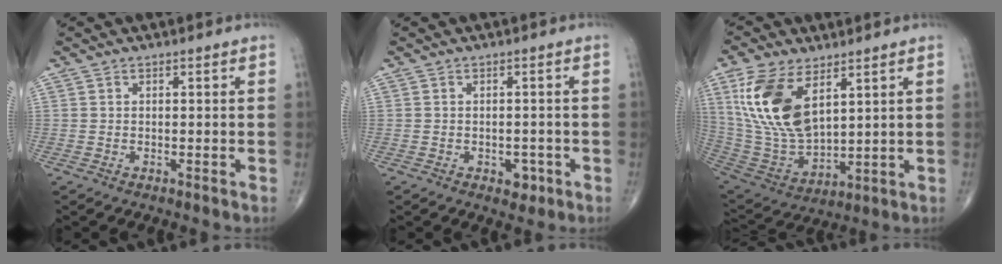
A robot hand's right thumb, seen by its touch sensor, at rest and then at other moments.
{"total": 2.6, "force": [-1.1, 1.8, 1.5], "torque": [-0.004, 0.003, -0.011]}
{"total": 17.6, "force": [7.2, 9.0, 13.3], "torque": [-0.257, -0.029, 0.154]}